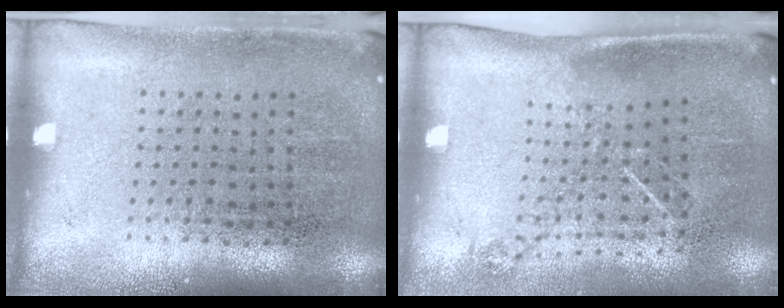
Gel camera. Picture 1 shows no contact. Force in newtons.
{"total": 1.2, "press": 0.8, "slide": 0.8}